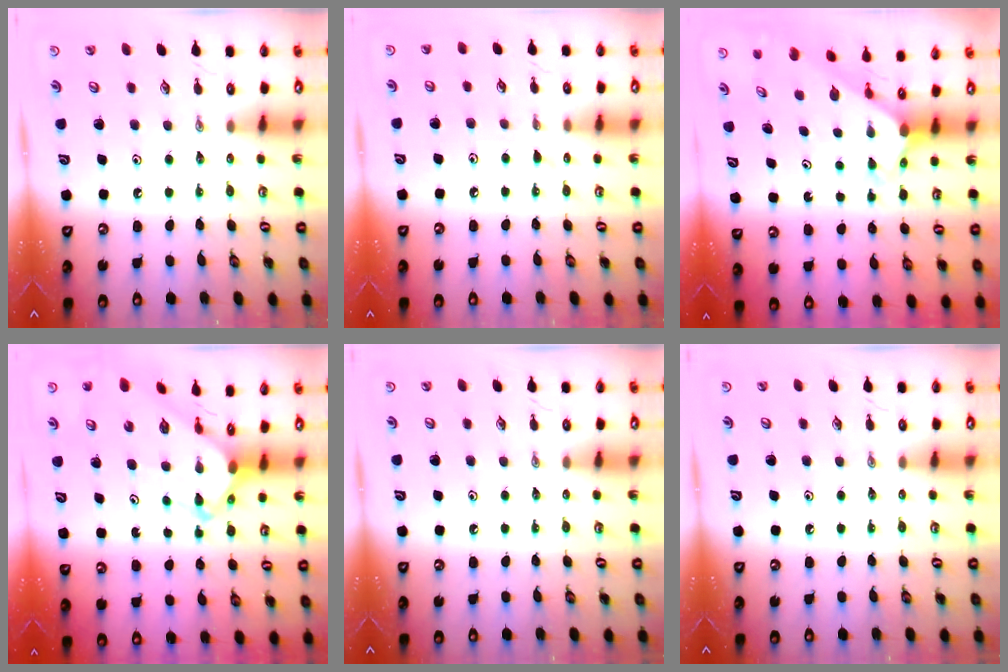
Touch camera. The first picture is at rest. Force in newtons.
{"total": 3.0, "press": 3.0, "slide": 0.4}
{"total": 2.7, "press": 2.7, "slide": 0.0}
{"total": 6.3, "press": 6.2, "slide": 0.5}
{"total": 0.0}
{"total": 0.0}